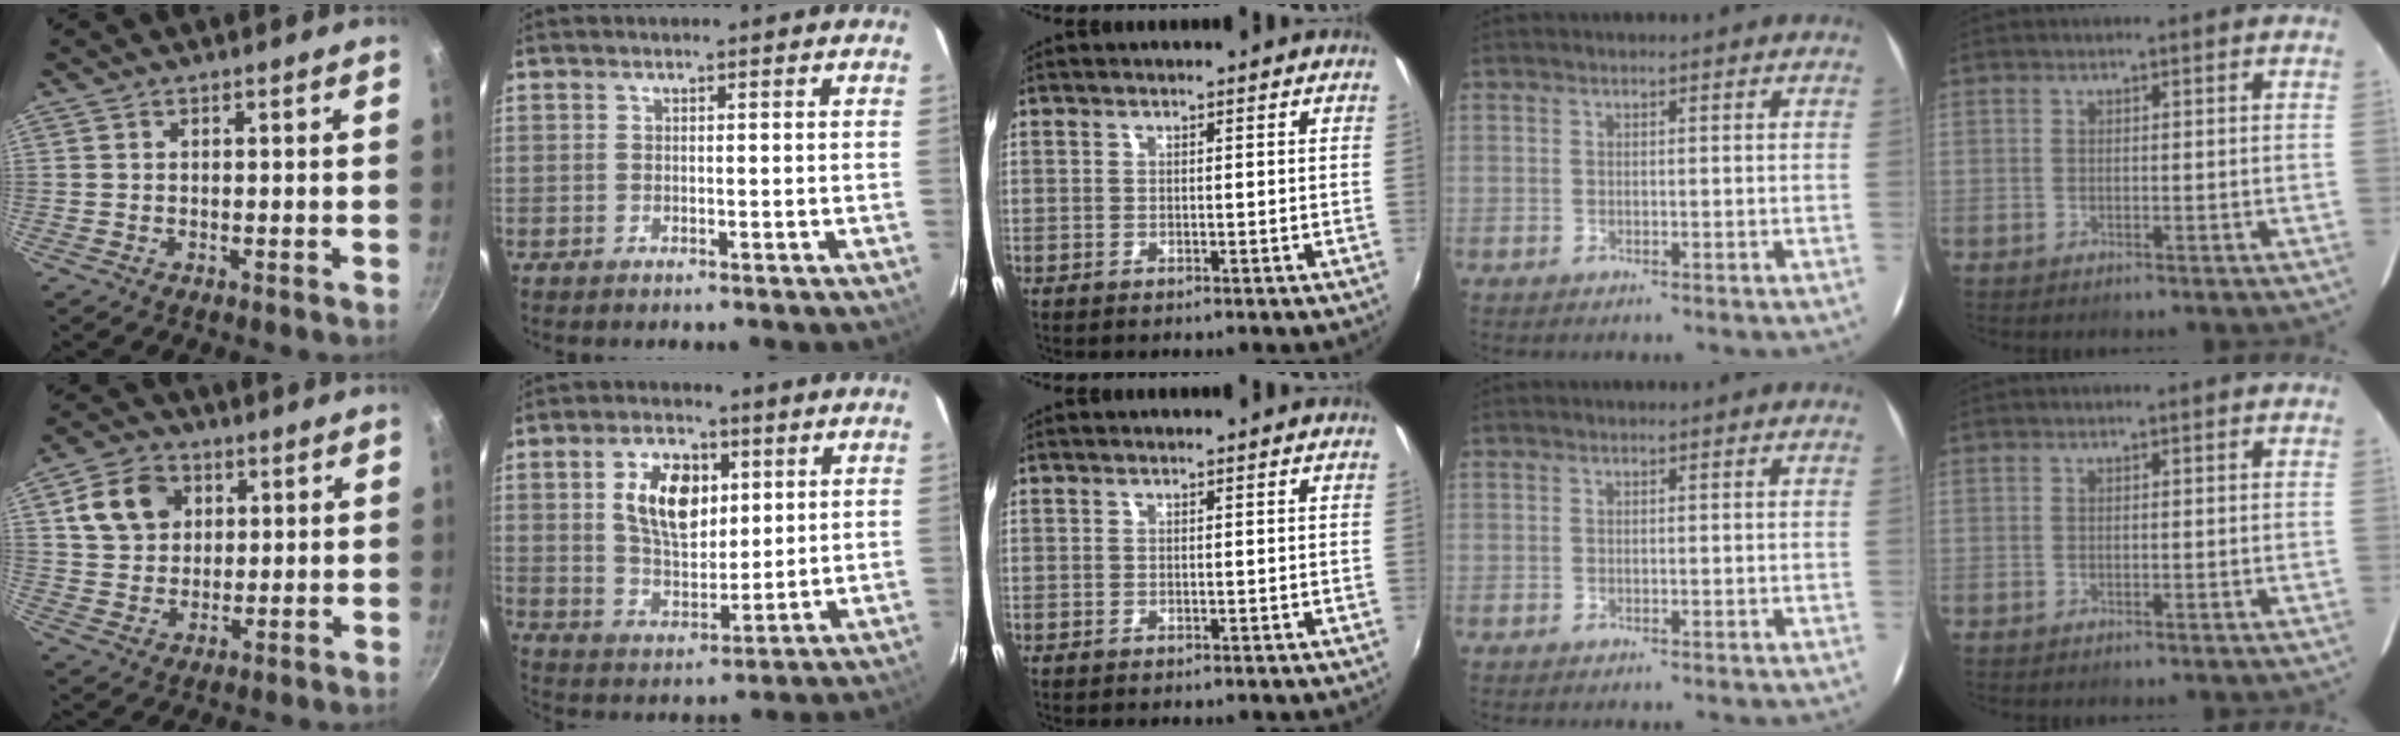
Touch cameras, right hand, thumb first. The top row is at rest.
{"thumb": {"total": 10.4, "force": [3.5, 8.2, 5.3], "torque": [-0.074, 0.005, 0.059]}, "index": {"total": 11.9, "force": [3.6, 6.9, 9.0], "torque": [-0.159, 0.014, 0.072]}}